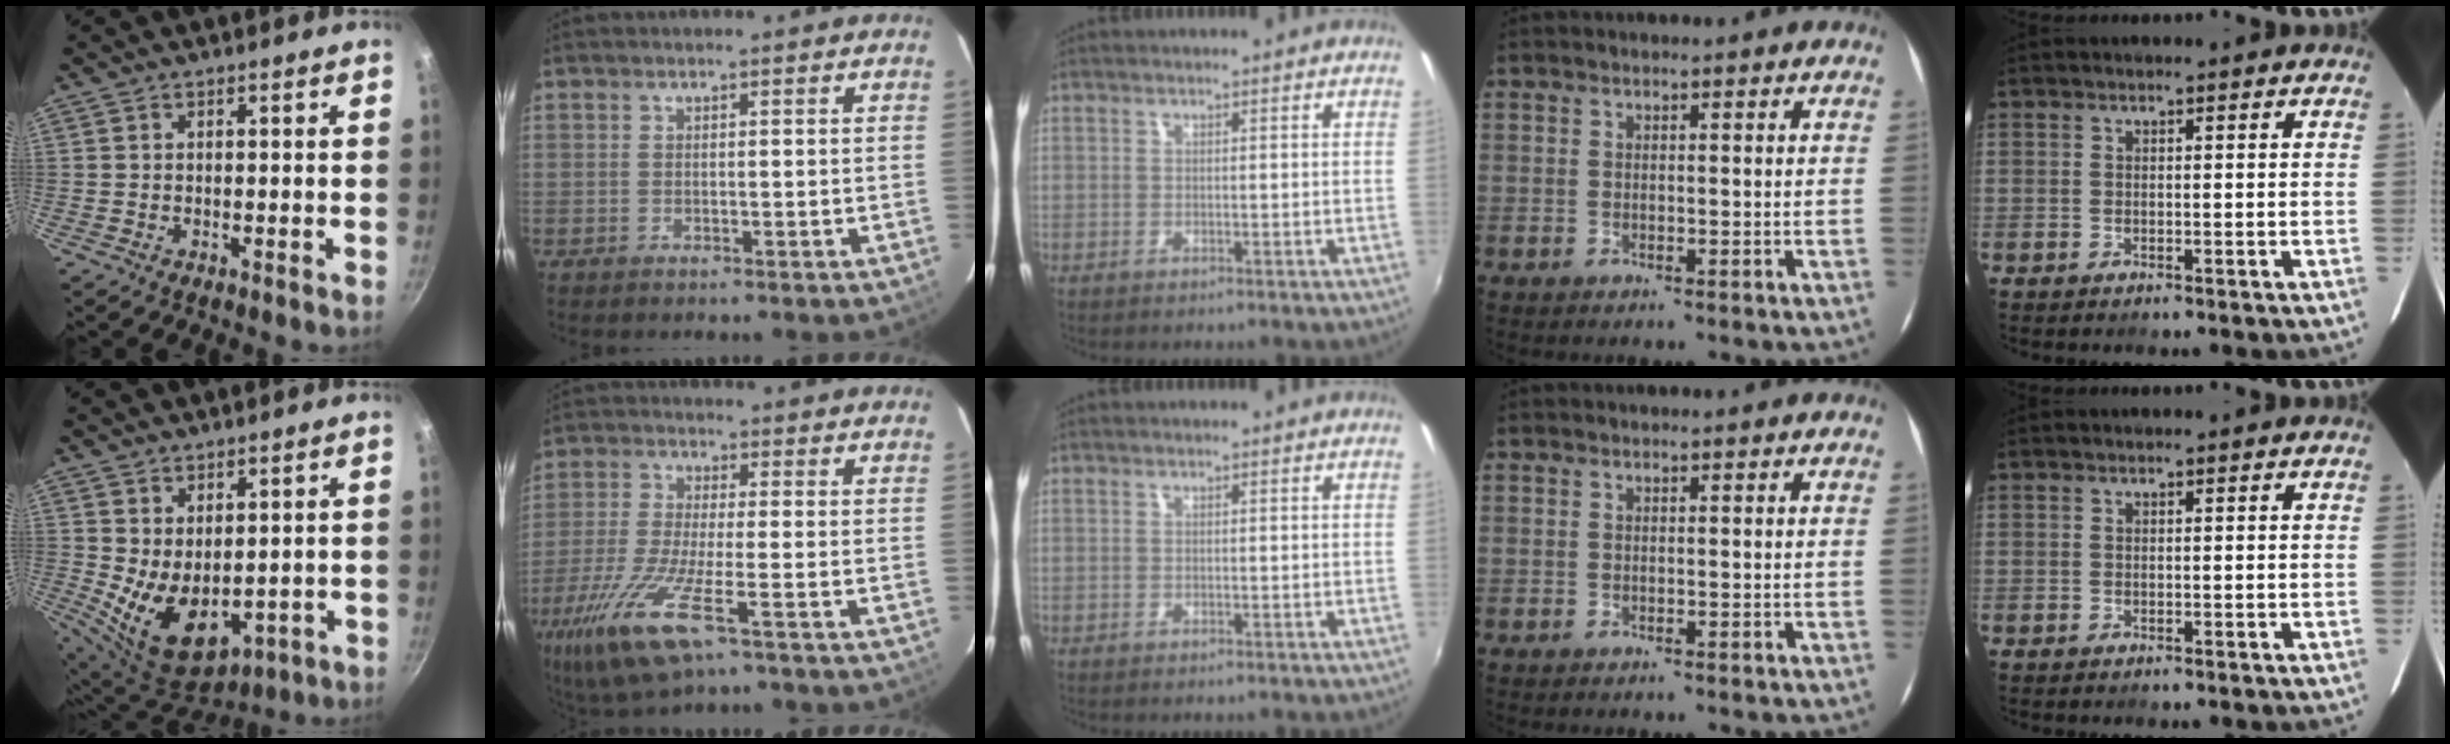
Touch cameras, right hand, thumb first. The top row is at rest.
{"thumb": {"total": 11.3, "force": [0.3, 7.3, 8.6], "torque": [-0.123, -0.031, 0.035]}, "index": {"total": 15.3, "force": [-8.5, 3.0, 12.3], "torque": [-0.266, -0.050, -0.162]}}